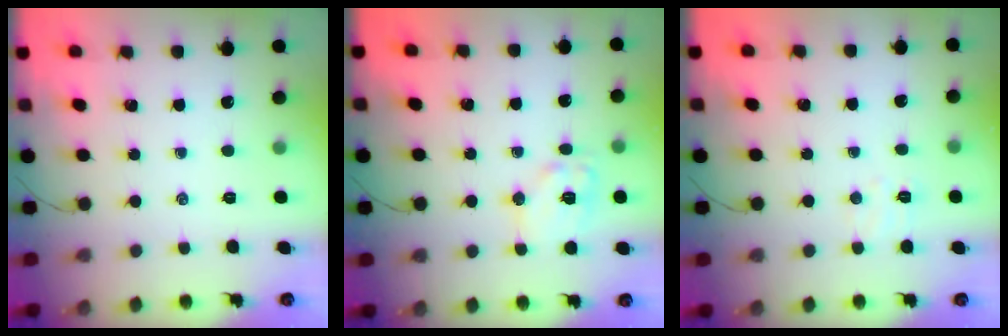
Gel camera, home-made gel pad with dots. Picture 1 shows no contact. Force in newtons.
{"total": 10.3, "press": 10.2, "slide": 1.4}
{"total": 5.0, "press": 4.9, "slide": 1.0}